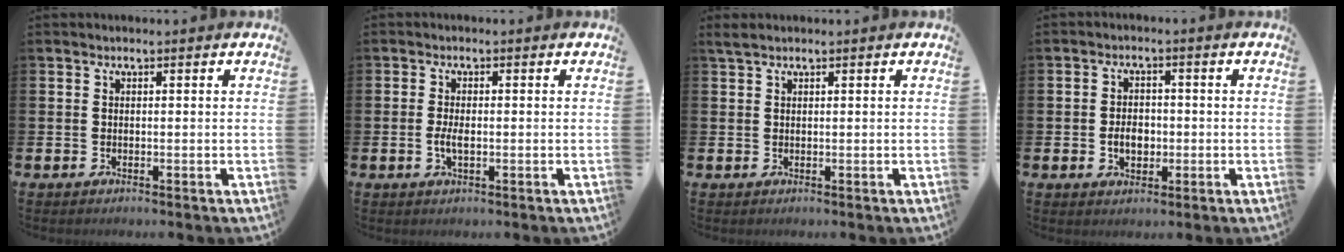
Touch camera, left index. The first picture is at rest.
{"total": 2.3, "force": [-0.3, 1.0, 2.1], "torque": [-0.030, -0.003, -0.008]}
{"total": 1.3, "force": [1.1, 0.2, 0.7], "torque": [-0.013, 0.002, 0.019]}
{"total": 3.6, "force": [-0.6, 2.6, 2.5], "torque": [-0.032, -0.001, -0.019]}